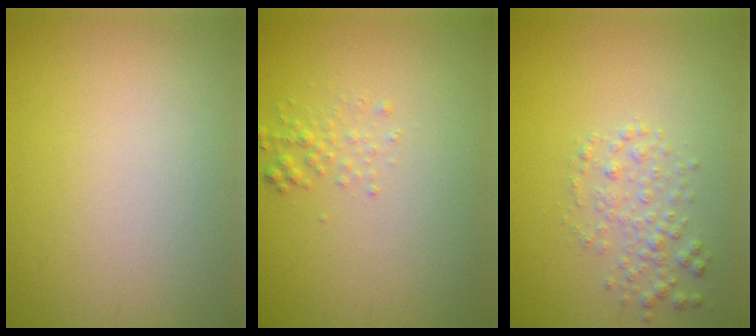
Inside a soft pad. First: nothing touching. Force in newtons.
{"total": 1.3, "press": 1.3, "slide": 0.1}
{"total": 2.1, "press": 2.1, "slide": 0.0}